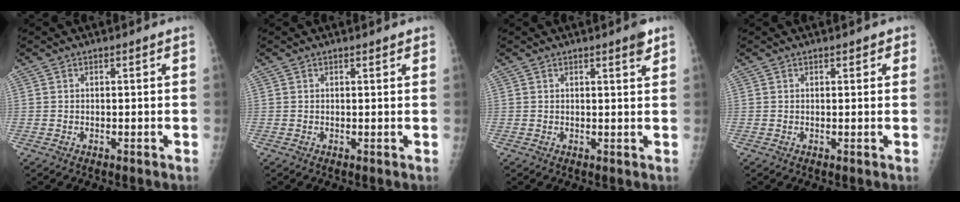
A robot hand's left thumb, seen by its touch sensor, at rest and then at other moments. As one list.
[{"total": 1.1, "force": [0.9, 0.3, 0.6], "torque": [-0.006, 0.000, 0.010]}, {"total": 2.2, "force": [1.5, 0.2, 1.6], "torque": [-0.021, -0.009, 0.018]}, {"total": 1.6, "force": [1.0, 0.8, 1.0], "torque": [0.001, 0.000, 0.007]}]